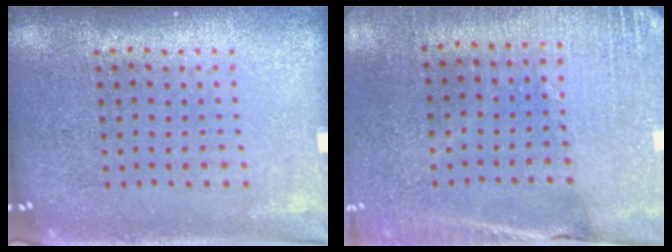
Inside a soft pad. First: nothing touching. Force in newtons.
{"total": 2.7, "press": 2.6, "slide": 0.7}